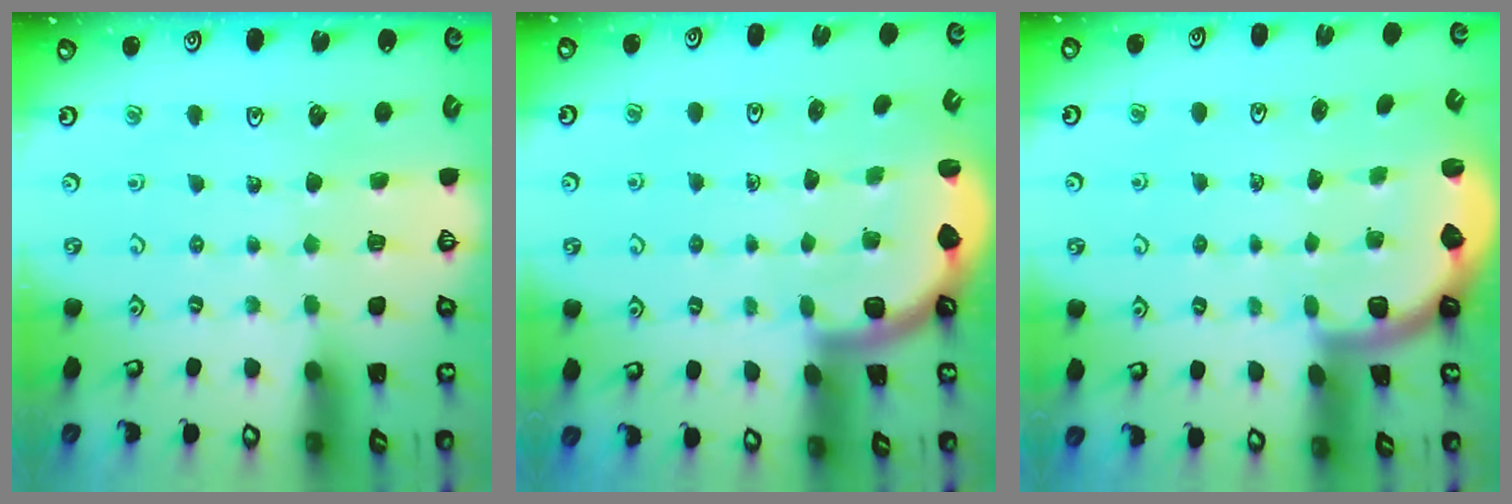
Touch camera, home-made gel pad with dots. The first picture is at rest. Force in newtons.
{"total": 1.6, "press": 1.6, "slide": 0.1}
{"total": 1.9, "press": 1.8, "slide": 0.5}